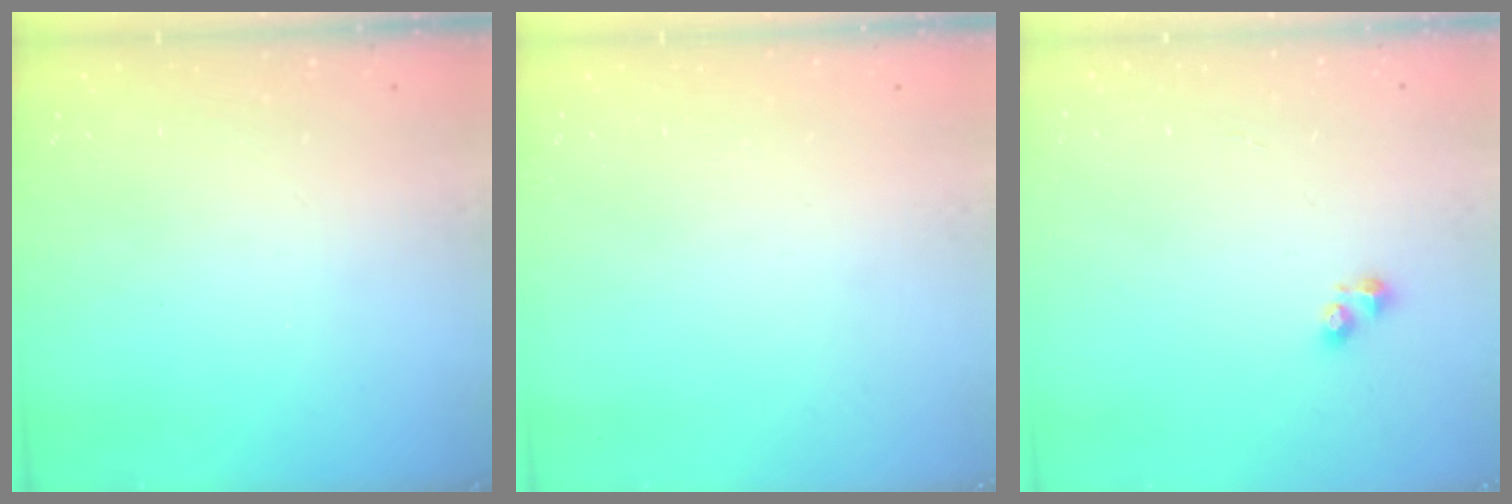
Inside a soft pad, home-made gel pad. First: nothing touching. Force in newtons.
{"total": 0.0}
{"total": 2.6, "press": 2.6, "slide": 0.4}